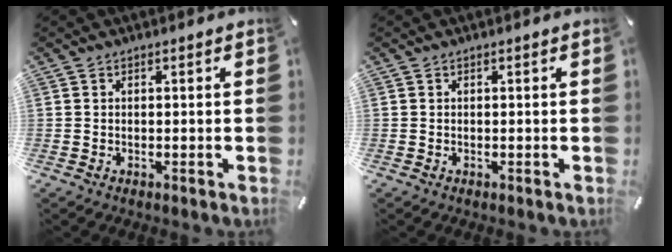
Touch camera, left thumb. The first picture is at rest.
{"total": 0.0}